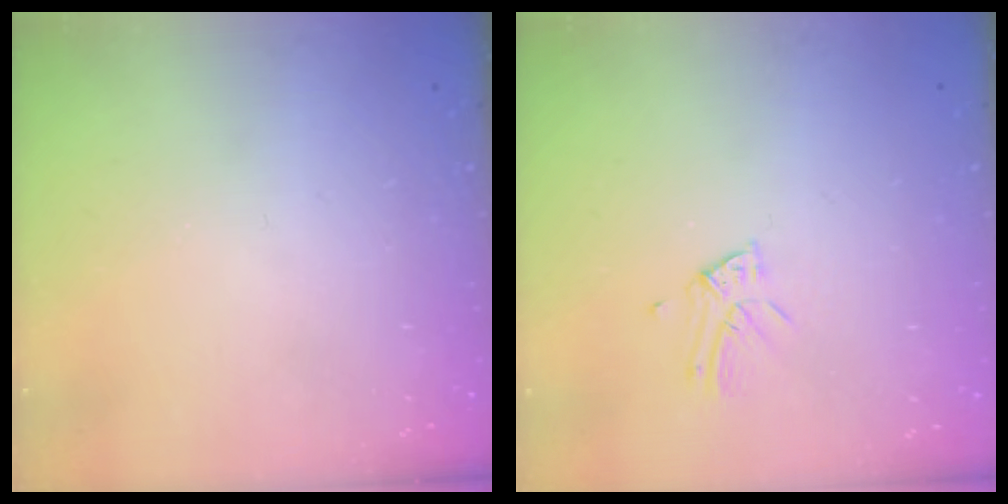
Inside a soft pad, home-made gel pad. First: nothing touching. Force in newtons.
{"total": 4.0, "press": 3.9, "slide": 0.3}